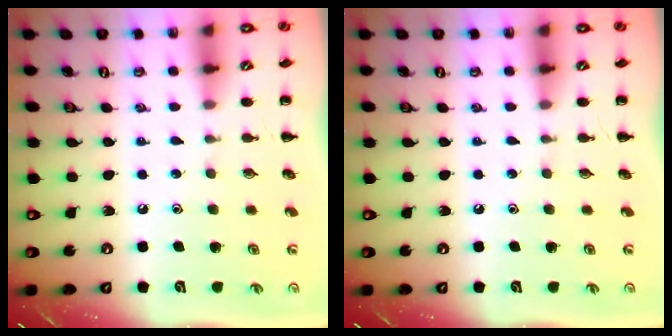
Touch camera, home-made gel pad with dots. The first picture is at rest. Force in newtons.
{"total": 0.0}